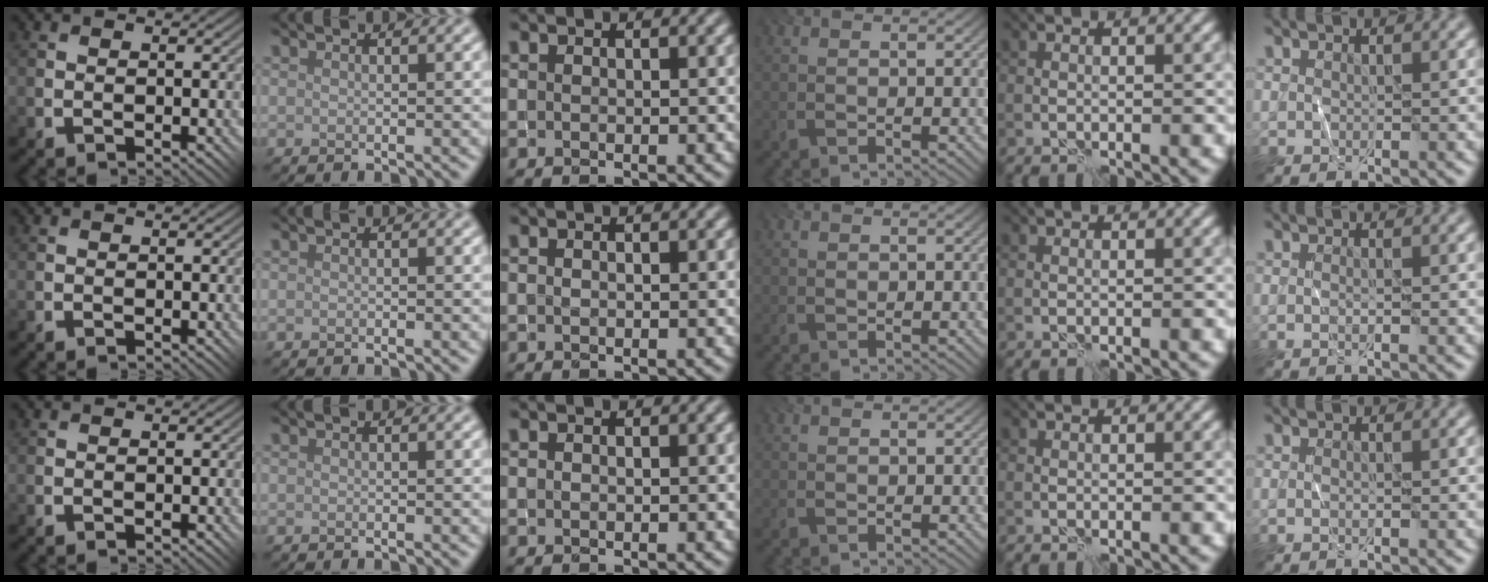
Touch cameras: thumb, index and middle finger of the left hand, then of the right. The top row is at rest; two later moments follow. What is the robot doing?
{"motion": "fold", "object": "shorts"}